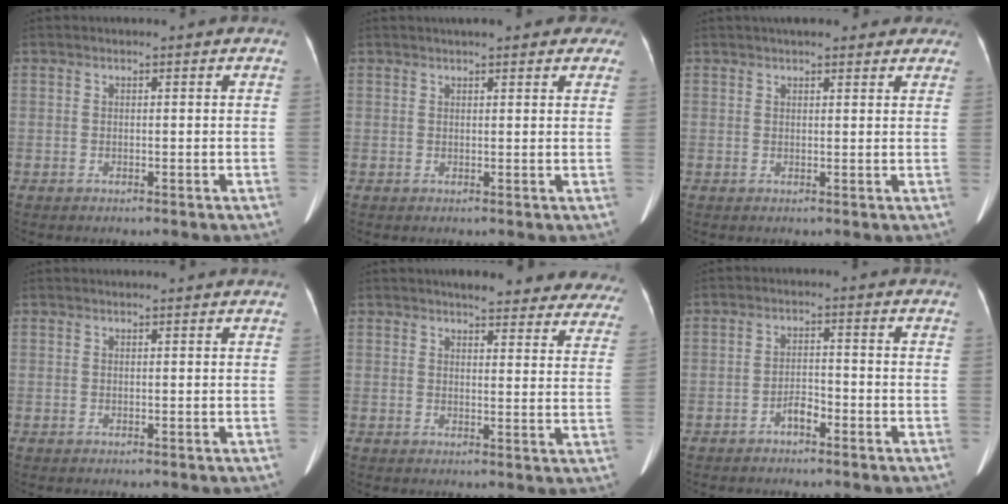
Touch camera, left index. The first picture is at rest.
{"total": 8.4, "force": [6.6, 2.3, 4.7], "torque": [-0.046, 0.018, 0.071]}
{"total": 9.9, "force": [8.1, 2.9, 4.9], "torque": [-0.046, 0.026, 0.095]}
{"total": 2.4, "force": [2.3, -0.1, 0.7], "torque": [-0.013, 0.018, 0.030]}
{"total": 19.5, "force": [17.6, 4.5, 7.1], "torque": [-0.065, -0.036, 0.184]}
{"total": 2.6, "force": [-1.9, 0.8, 1.5], "torque": [-0.026, 0.005, -0.035]}